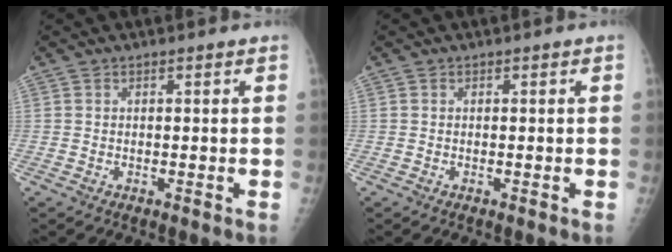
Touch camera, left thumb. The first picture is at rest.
{"total": 0.0}